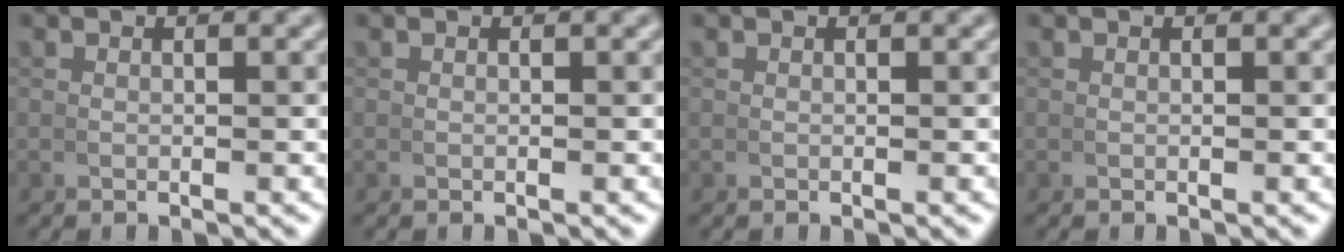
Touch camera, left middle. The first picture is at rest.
{"total": 0.0}
{"total": 0.0}
{"total": 0.0}